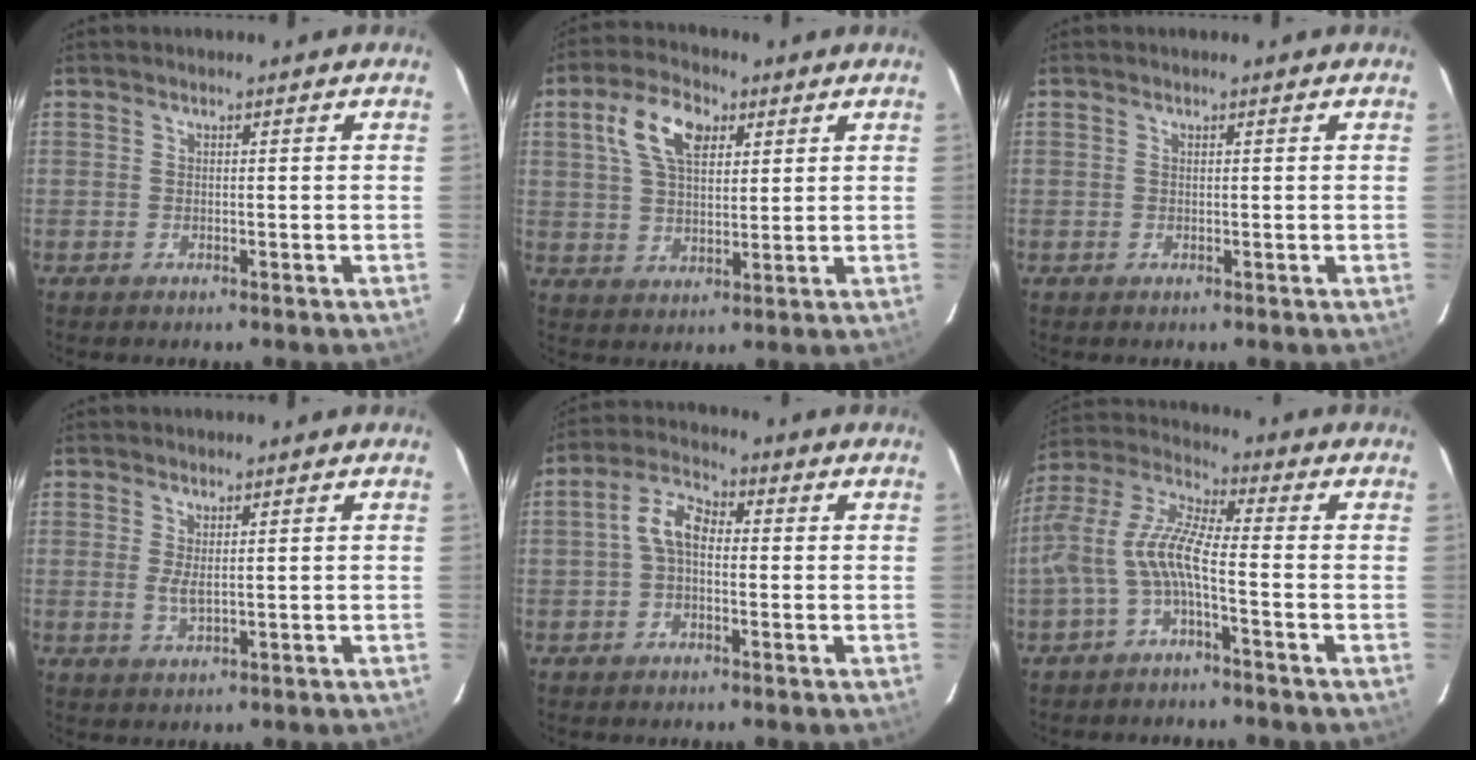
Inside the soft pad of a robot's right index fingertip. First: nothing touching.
{"total": 9.8, "force": [4.1, 5.3, 7.2], "torque": [-0.141, 0.026, 0.076]}
{"total": 0.0}
{"total": 2.3, "force": [0.7, 0.6, 2.1], "torque": [-0.040, -0.005, 0.013]}
{"total": 5.3, "force": [-0.3, 3.3, 4.2], "torque": [-0.085, 0.021, -0.008]}
{"total": 10.5, "force": [-3.2, 2.2, 9.8], "torque": [-0.219, 0.011, -0.063]}